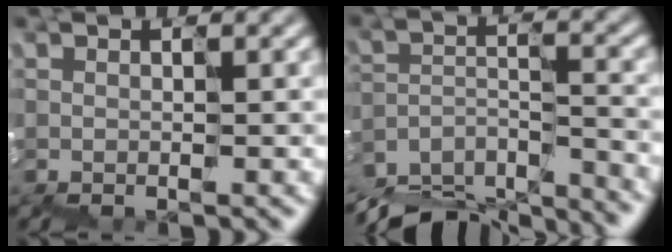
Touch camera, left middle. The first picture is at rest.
{"total": 10.1, "force": [-10.0, 1.3, 1.0], "torque": [-0.032, -0.007, -0.163]}